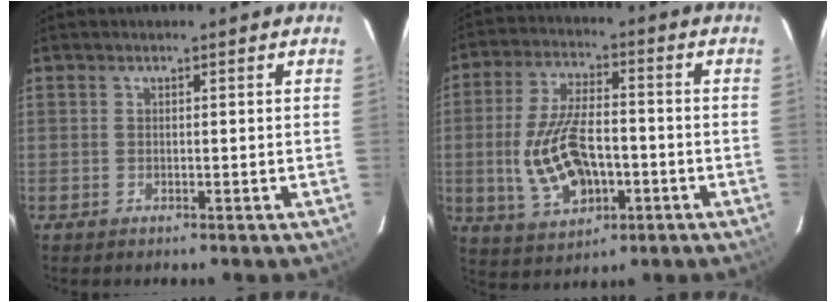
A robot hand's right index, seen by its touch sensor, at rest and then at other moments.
{"total": 13.9, "force": [-2.9, 7.0, 11.6], "torque": [-0.242, 0.000, -0.038]}